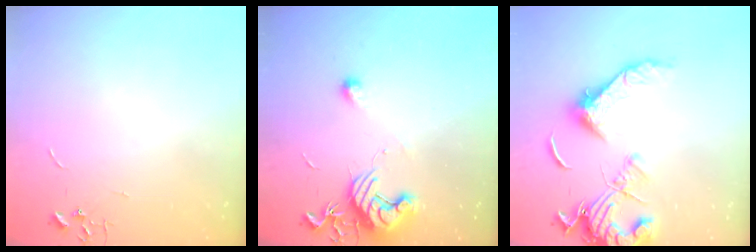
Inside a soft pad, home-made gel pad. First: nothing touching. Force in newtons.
{"total": 11.7, "press": 11.7, "slide": 0.4}
{"total": 16.5, "press": 16.3, "slide": 2.9}